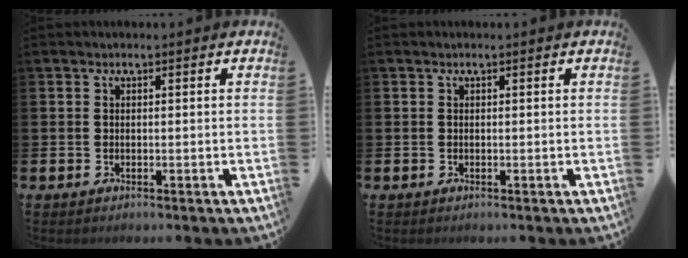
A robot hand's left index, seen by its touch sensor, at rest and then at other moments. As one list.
[{"total": 0.0}]